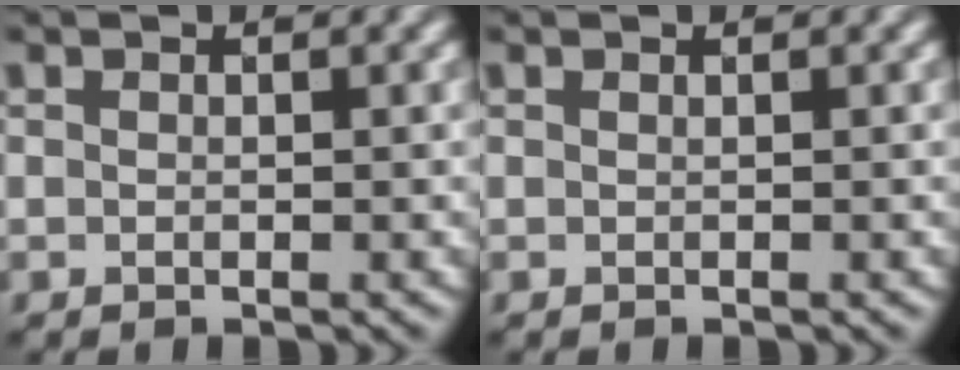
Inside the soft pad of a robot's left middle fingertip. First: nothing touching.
{"total": 0.0}